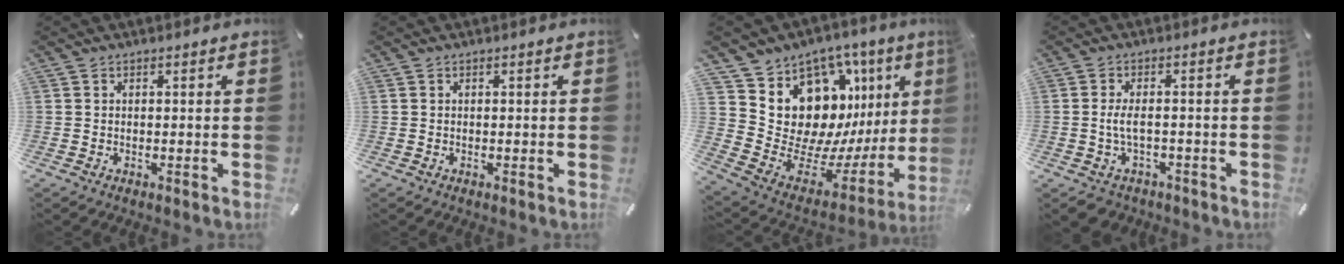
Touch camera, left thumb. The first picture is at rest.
{"total": 0.0}
{"total": 16.0, "force": [6.5, 12.7, 7.2], "torque": [-0.067, -0.107, 0.158]}
{"total": 4.7, "force": [-1.1, 2.8, 3.6], "torque": [-0.079, 0.006, -0.024]}